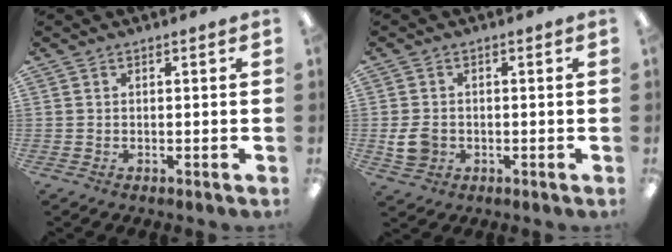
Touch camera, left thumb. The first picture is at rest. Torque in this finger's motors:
{"motor_torque": [-0.41, 0.88, -0.09, -0.22, 0.01]}